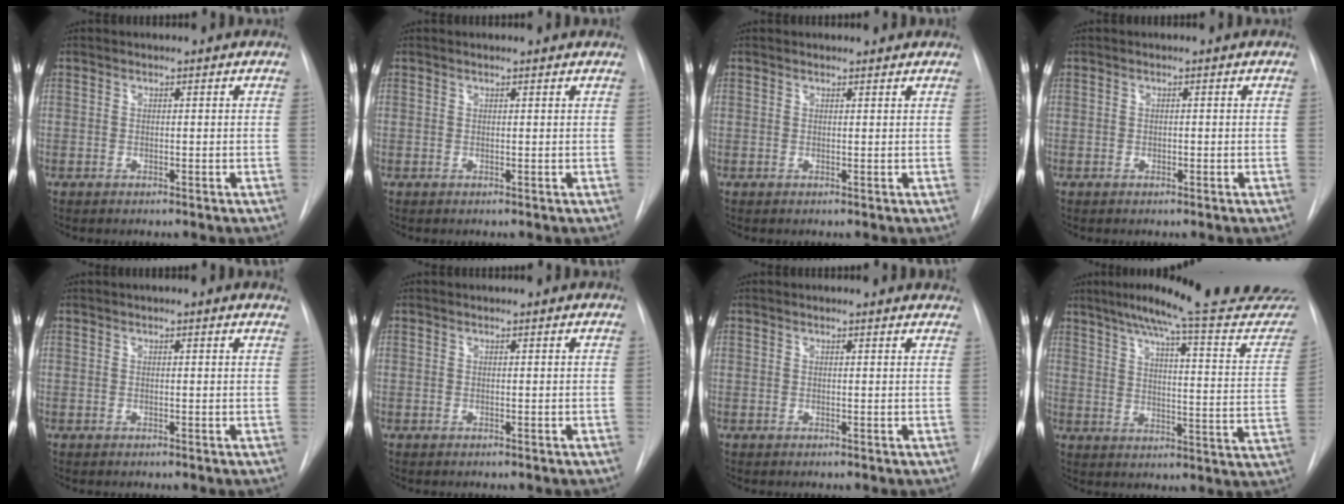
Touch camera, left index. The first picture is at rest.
{"total": 1.3, "force": [1.2, 0.0, 0.3], "torque": [-0.011, 0.009, 0.016]}
{"total": 1.4, "force": [1.4, 0.3, 0.0], "torque": [-0.009, 0.006, 0.017]}
{"total": 0.0}
{"total": 2.8, "force": [2.3, 0.1, 1.5], "torque": [-0.015, 0.013, 0.021]}
{"total": 0.6, "force": [0.6, -0.1, 0.1], "torque": [-0.001, 0.002, 0.011]}
{"total": 5.9, "force": [5.7, 0.7, 1.3], "torque": [-0.008, 0.003, 0.041]}
{"total": 27.5, "force": [25.1, 0.9, 11.2], "torque": [-0.162, -0.088, 0.306]}